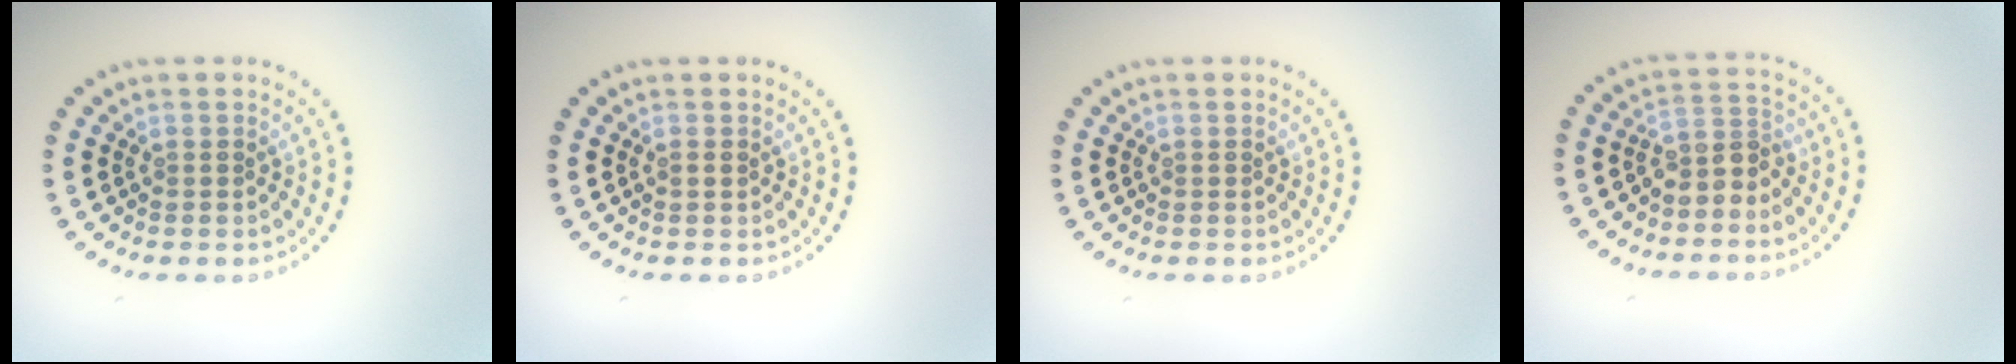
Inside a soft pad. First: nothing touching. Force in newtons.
{"total": 0.7, "press": 0.7, "slide": 0.1}
{"total": 0.0}
{"total": 2.5, "press": 1.9, "slide": 1.6}